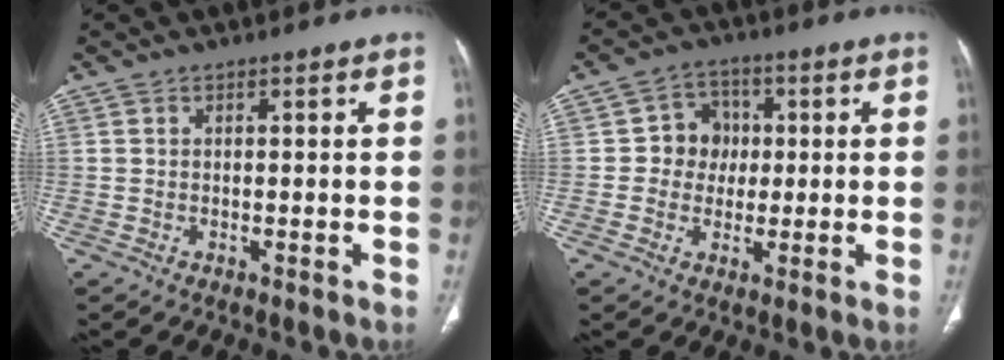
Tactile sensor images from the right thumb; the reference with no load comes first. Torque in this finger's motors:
{"motor_torque": [-0.32, 0.32, 0.33, -0.25, 0.00]}